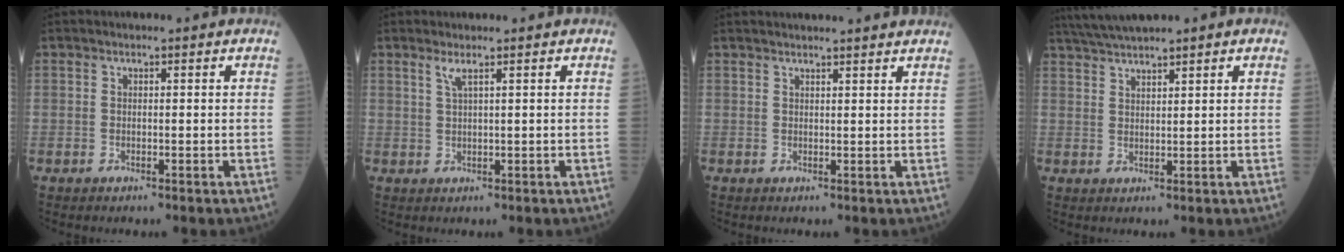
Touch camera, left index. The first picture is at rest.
{"total": 1.5, "force": [0.9, -0.2, 1.2], "torque": [-0.032, -0.004, 0.019]}
{"total": 7.5, "force": [7.2, -0.1, 2.4], "torque": [-0.028, 0.026, 0.072]}
{"total": 5.5, "force": [4.7, 0.1, 2.7], "torque": [-0.062, 0.032, 0.092]}